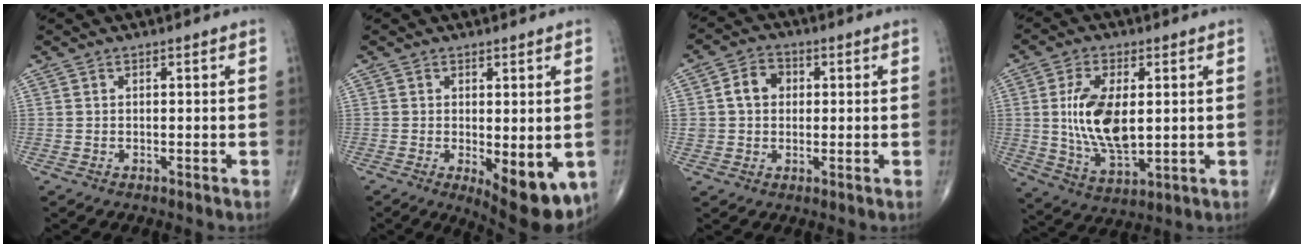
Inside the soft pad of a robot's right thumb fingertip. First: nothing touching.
{"total": 10.8, "force": [-3.0, 4.3, 9.4], "torque": [-0.112, -0.021, -0.031]}
{"total": 6.2, "force": [0.9, 5.1, 3.4], "torque": [-0.046, 0.012, 0.012]}
{"total": 13.2, "force": [1.2, 6.7, 11.4], "torque": [-0.210, -0.016, 0.030]}